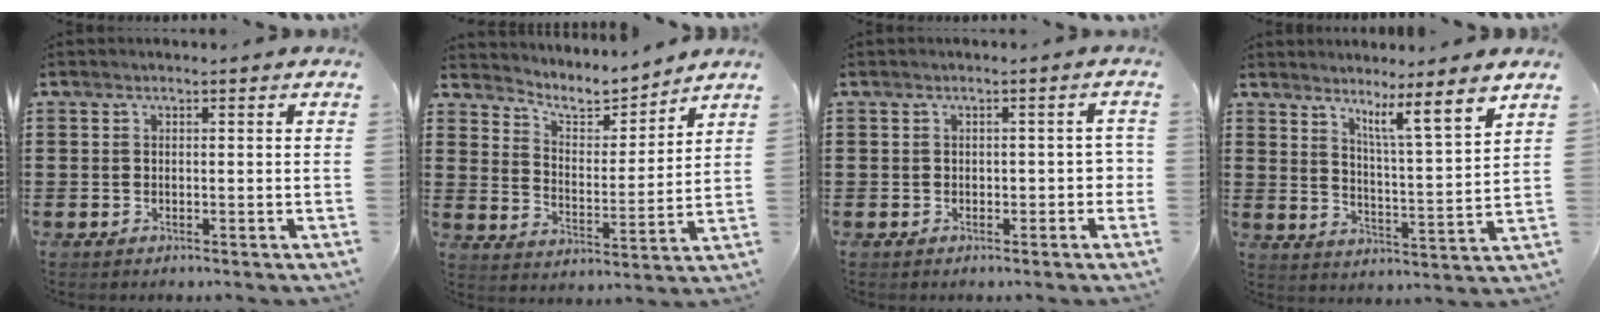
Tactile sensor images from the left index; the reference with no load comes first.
{"total": 5.3, "force": [4.8, 1.4, 1.6], "torque": [-0.050, -0.034, 0.078]}
{"total": 1.9, "force": [-0.5, 1.0, 1.5], "torque": [-0.031, 0.004, -0.011]}
{"total": 5.9, "force": [4.8, -1.0, 3.2], "torque": [-0.058, -0.048, 0.070]}